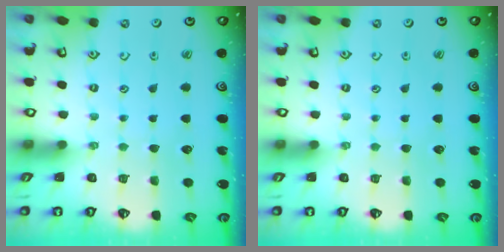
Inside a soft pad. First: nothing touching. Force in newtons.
{"total": 0.0}